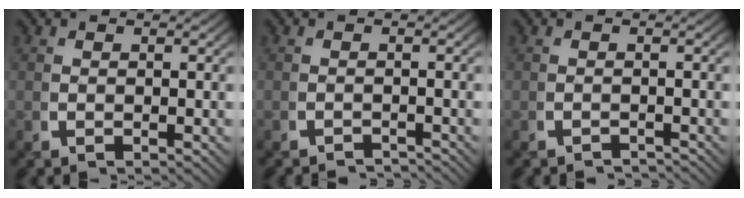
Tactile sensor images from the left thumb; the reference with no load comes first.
{"total": 2.5, "force": [-2.4, 0.1, -0.2], "torque": [0.006, -0.006, -0.039]}
{"total": 2.0, "force": [-2.0, 0.1, -0.2], "torque": [0.005, -0.004, -0.032]}